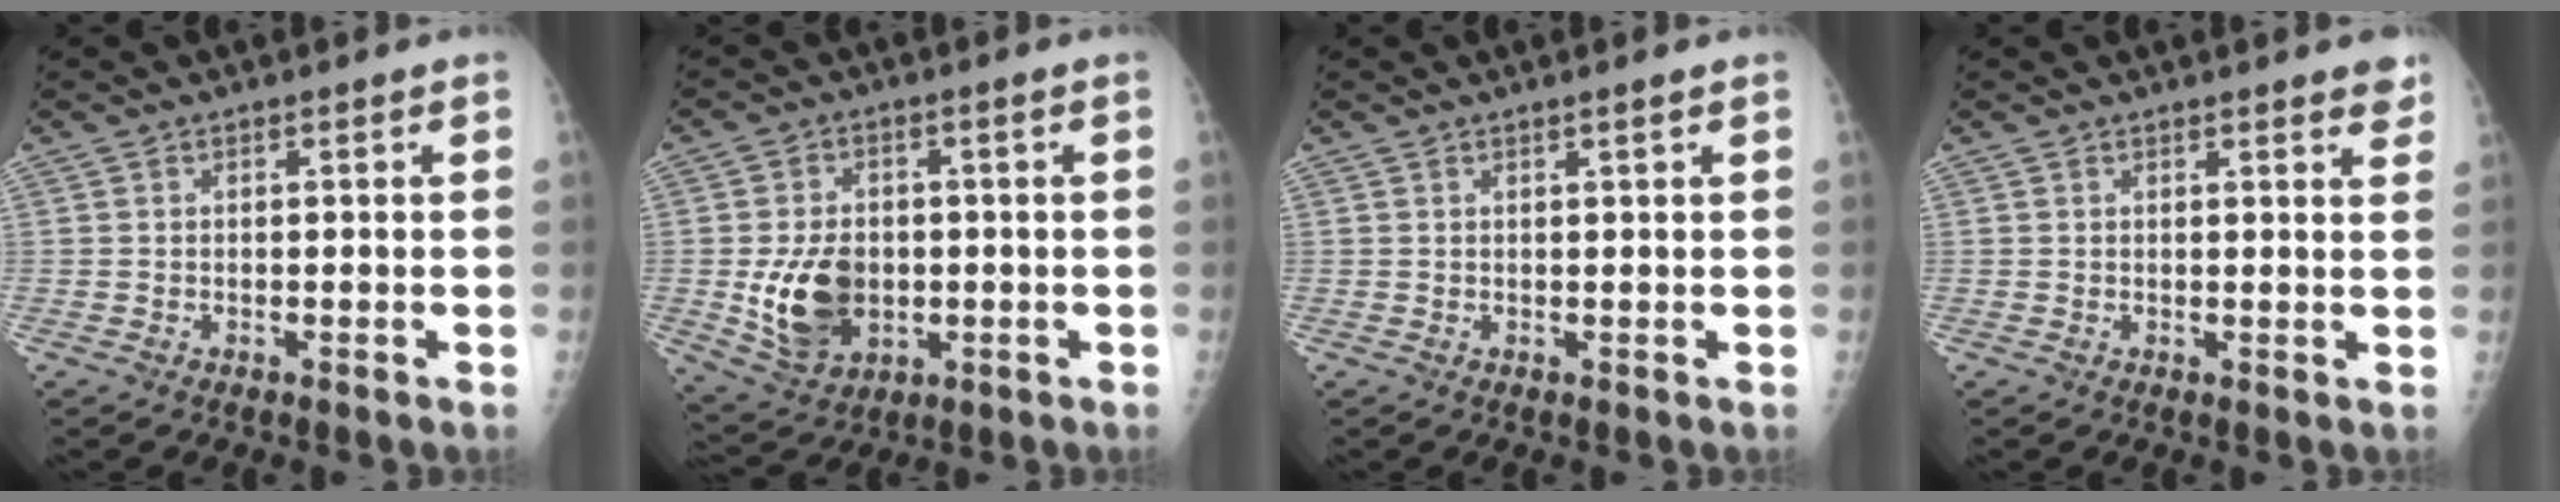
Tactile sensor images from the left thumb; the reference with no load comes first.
{"total": 11.1, "force": [-1.3, 7.9, 7.7], "torque": [-0.112, -0.004, -0.009]}
{"total": 0.8, "force": [0.4, -0.2, 0.6], "torque": [-0.012, -0.002, 0.009]}
{"total": 3.9, "force": [2.9, 0.8, 2.3], "torque": [-0.015, -0.008, 0.030]}